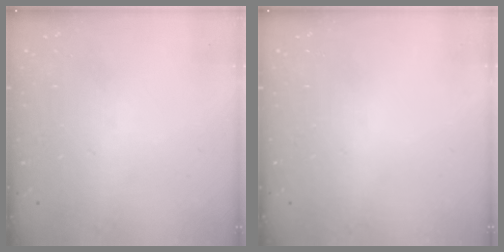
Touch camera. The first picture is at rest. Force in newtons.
{"total": 0.0}